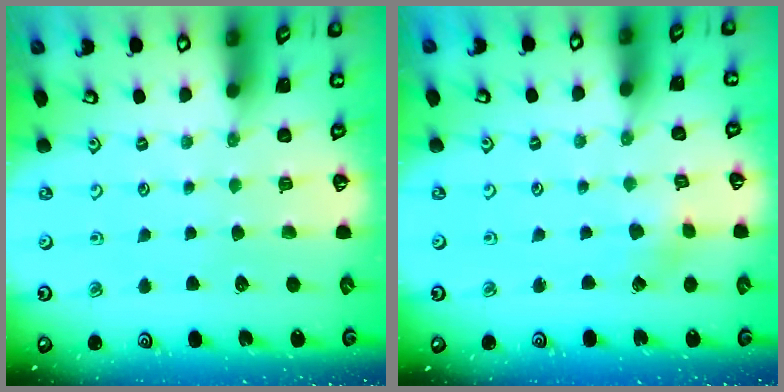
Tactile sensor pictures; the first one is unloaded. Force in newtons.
{"total": 2.2, "press": 2.2, "slide": 0.2}